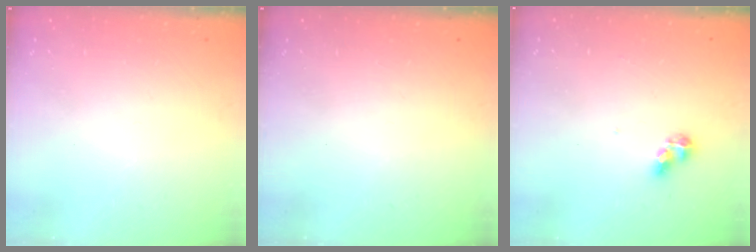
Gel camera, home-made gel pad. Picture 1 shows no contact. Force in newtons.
{"total": 0.0}
{"total": 6.1, "press": 6.1, "slide": 0.3}